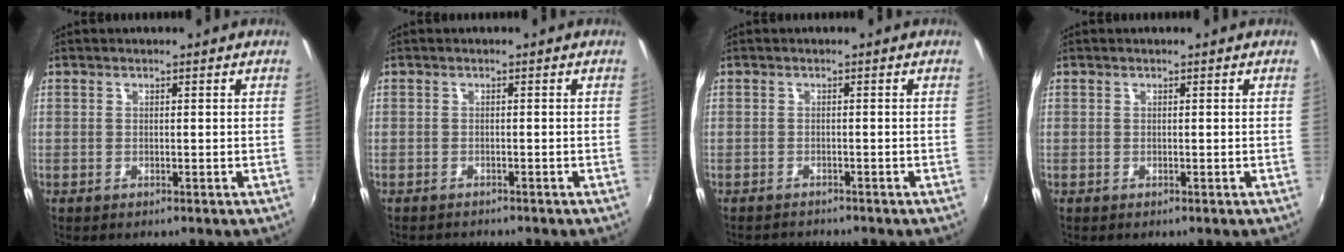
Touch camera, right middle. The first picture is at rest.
{"total": 2.0, "force": [-1.9, 0.3, 0.3], "torque": [-0.013, -0.008, -0.030]}
{"total": 2.7, "force": [-2.7, 0.4, 0.4], "torque": [-0.017, -0.007, -0.044]}
{"total": 0.0}